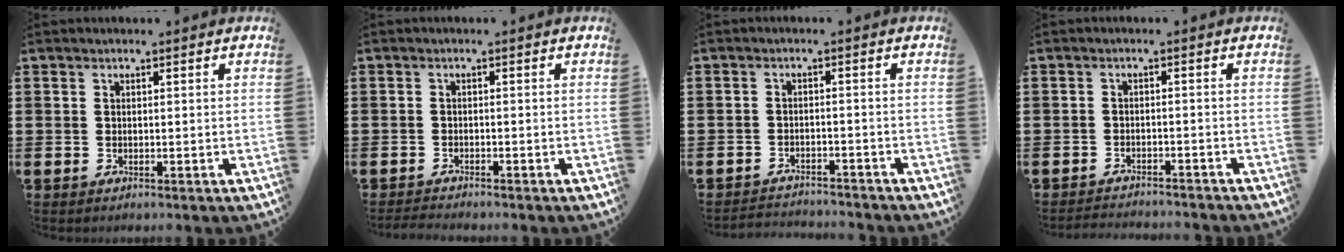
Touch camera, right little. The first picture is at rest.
{"total": 1.1, "force": [-1.1, 0.0, 0.1], "torque": [-0.005, 0.000, -0.022]}
{"total": 2.1, "force": [-2.1, 0.0, -0.2], "torque": [-0.003, 0.002, -0.046]}
{"total": 1.8, "force": [-1.8, -0.1, -0.1], "torque": [-0.003, 0.004, -0.039]}